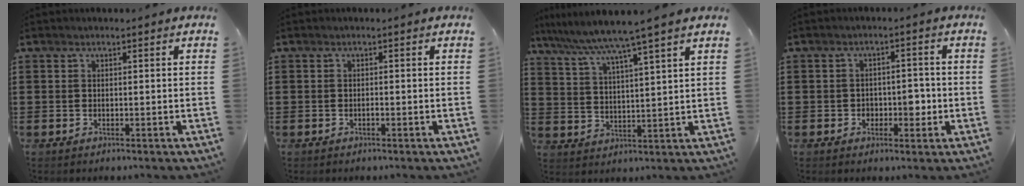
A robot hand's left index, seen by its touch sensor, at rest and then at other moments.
{"total": 0.5, "force": [-0.3, 0.1, 0.5], "torque": [-0.010, -0.002, -0.005]}
{"total": 6.2, "force": [5.1, -1.2, 3.3], "torque": [-0.084, -0.034, 0.081]}
{"total": 3.2, "force": [-0.9, 2.3, 2.0], "torque": [-0.037, 0.001, -0.022]}